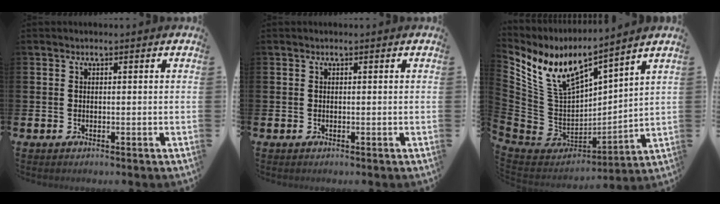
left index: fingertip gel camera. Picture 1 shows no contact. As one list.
[{"total": 0.0}, {"total": 9.6, "force": [8.0, 3.1, 4.3], "torque": [-0.126, -0.059, 0.145]}]